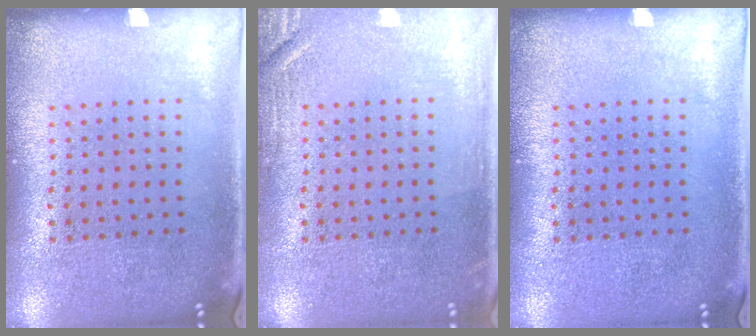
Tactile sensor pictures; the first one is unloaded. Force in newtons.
{"total": 1.8, "press": 1.8, "slide": 0.3}
{"total": 0.0}